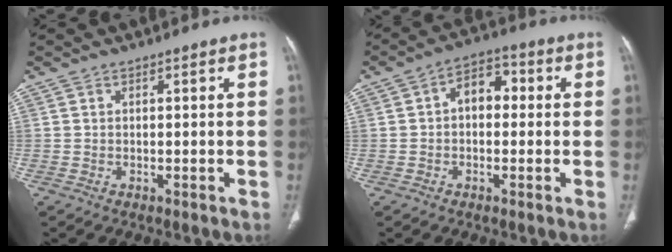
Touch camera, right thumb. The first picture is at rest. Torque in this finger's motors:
{"motor_torque": [1.46, 2.72, 0.50, -0.35, 0.01]}